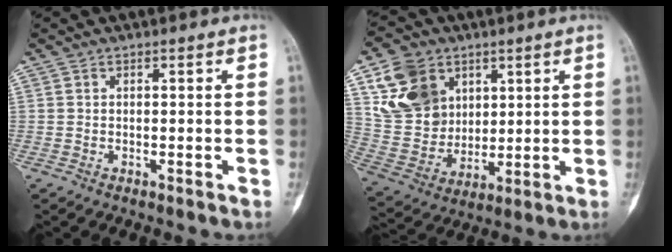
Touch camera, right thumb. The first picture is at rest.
{"total": 15.5, "force": [6.7, 12.0, 7.2], "torque": [-0.111, -0.018, 0.139]}